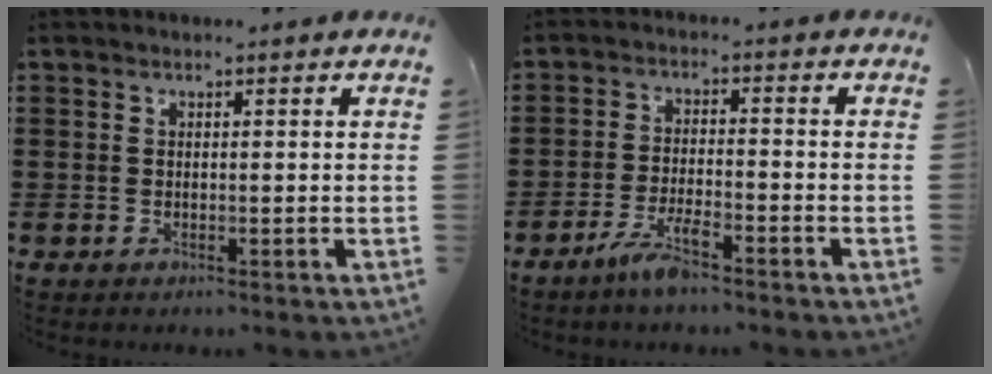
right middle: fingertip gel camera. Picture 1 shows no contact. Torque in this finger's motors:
{"motor_torque": [2.14, 0.00, 0.08, 0.05]}